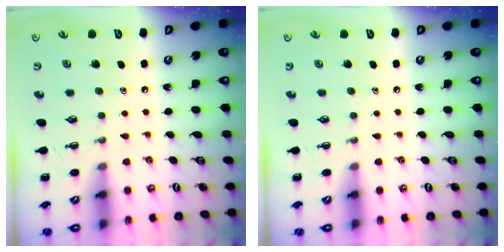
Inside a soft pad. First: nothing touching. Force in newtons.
{"total": 0.0}